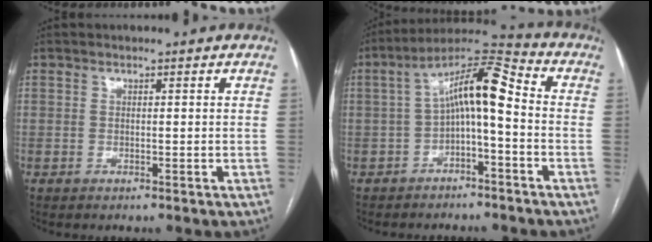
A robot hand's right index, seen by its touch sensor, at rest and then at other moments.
{"total": 10.4, "force": [-0.5, 2.3, 10.1], "torque": [-0.172, 0.047, -0.010]}